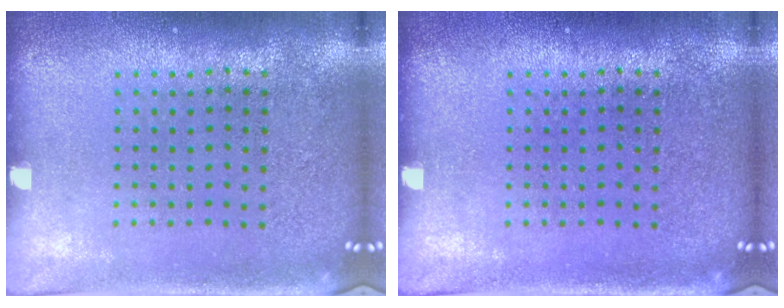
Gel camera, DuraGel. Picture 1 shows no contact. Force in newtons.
{"total": 0.0}